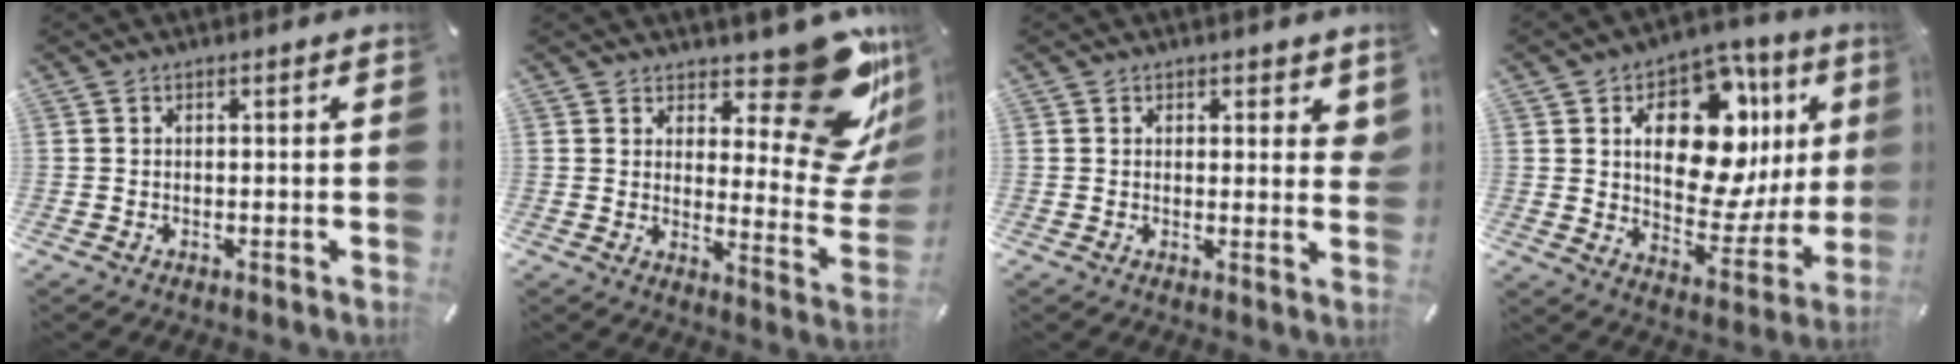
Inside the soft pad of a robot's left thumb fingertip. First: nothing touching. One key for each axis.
{"total": 20.6, "fx": 12.5, "fy": 8.3, "fz": 14.1, "tx": -0.142, "ty": -0.110, "tz": 0.204}
{"total": 2.3, "fx": 1.4, "fy": 1.4, "fz": 1.1, "tx": 0.000, "ty": -0.006, "tz": 0.021}
{"total": 19.4, "fx": 6.7, "fy": 11.5, "fz": 14.1, "tx": -0.194, "ty": -0.043, "tz": 0.112}